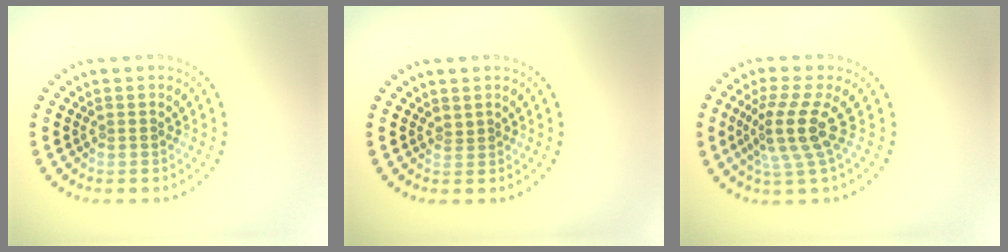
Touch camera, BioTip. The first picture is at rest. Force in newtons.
{"total": 0.5, "press": 0.3, "slide": 0.4}
{"total": 4.0, "press": 2.9, "slide": 2.7}